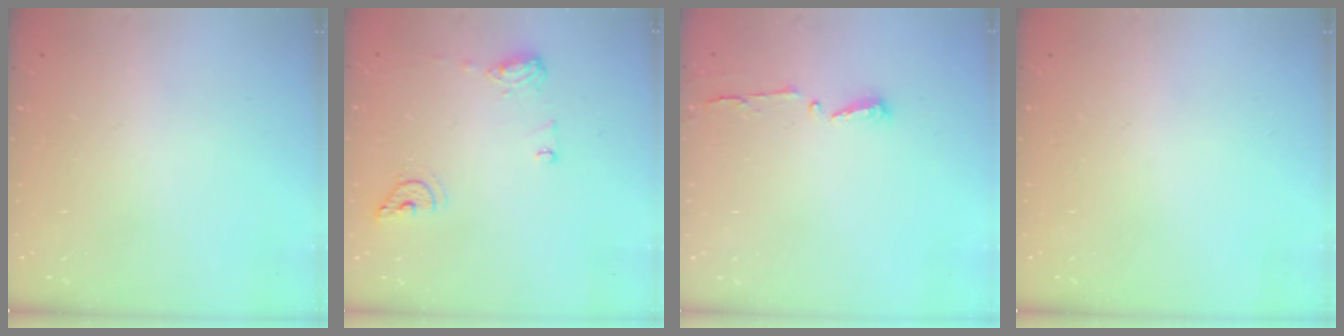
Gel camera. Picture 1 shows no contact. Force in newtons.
{"total": 9.1, "press": 9.1, "slide": 1.1}
{"total": 3.7, "press": 3.7, "slide": 0.5}
{"total": 0.0}